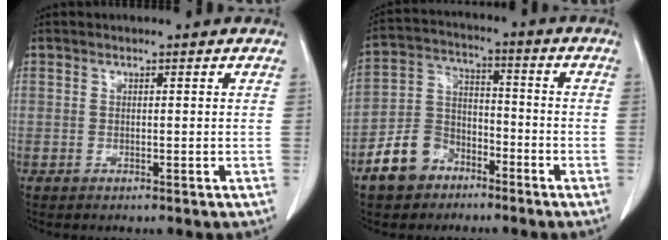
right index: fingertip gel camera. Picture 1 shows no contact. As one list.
[{"total": 9.1, "force": [-5.9, 6.3, 3.1], "torque": [-0.078, 0.016, -0.112]}]